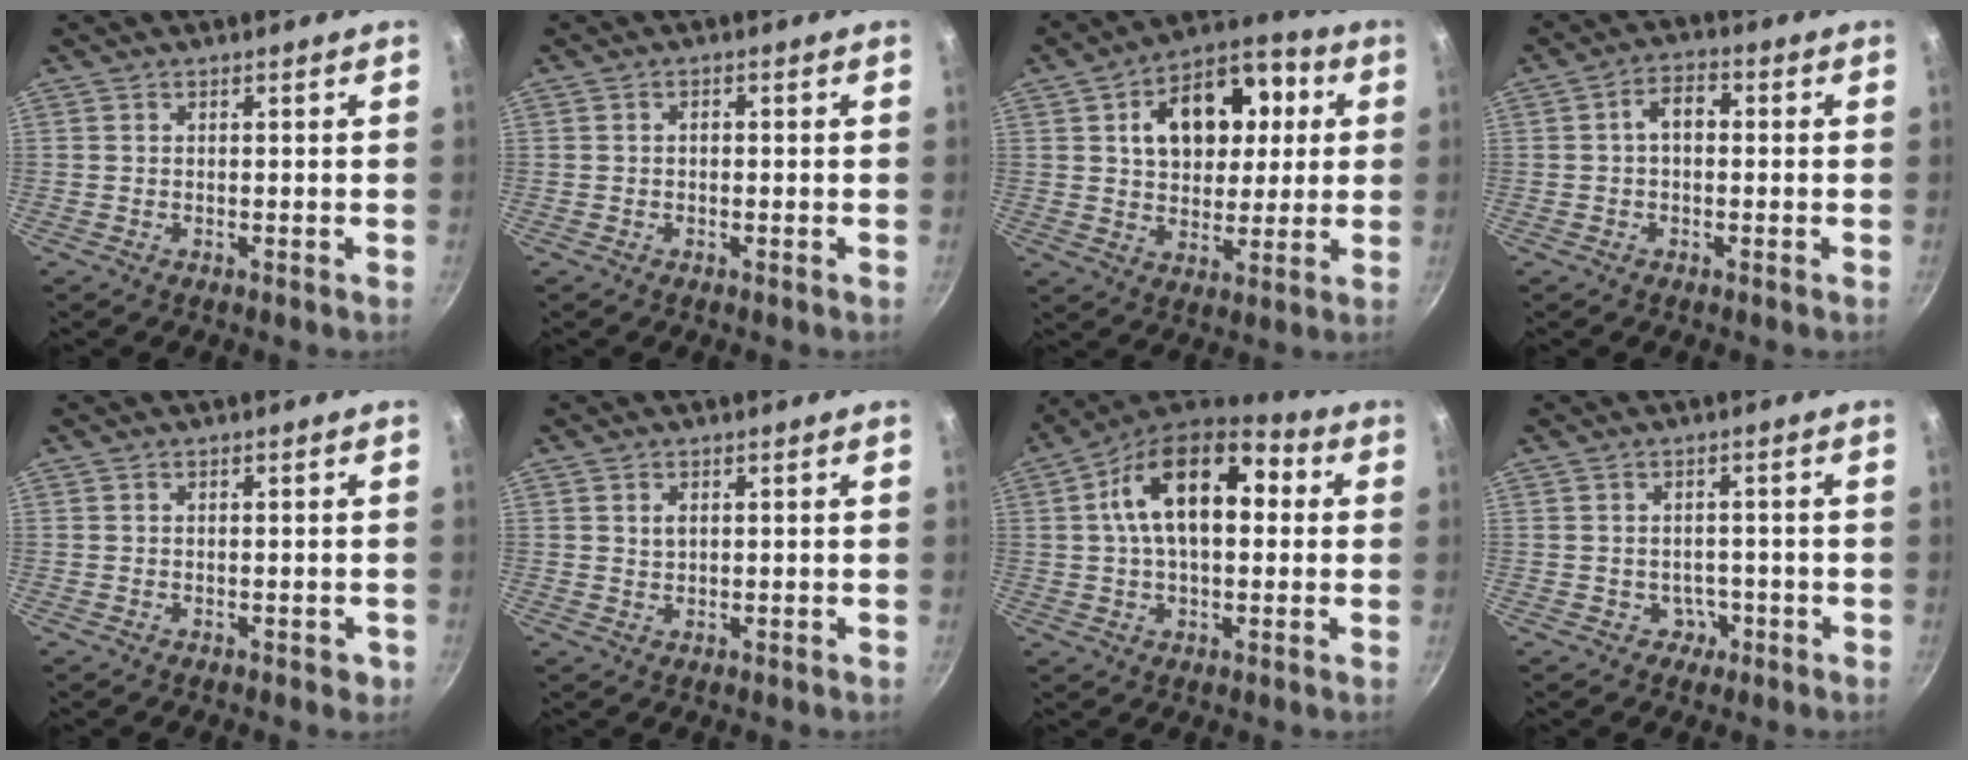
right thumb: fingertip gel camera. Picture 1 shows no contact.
{"total": 1.0, "force": [-0.1, 0.7, 0.7], "torque": [-0.006, 0.006, -0.003]}
{"total": 17.1, "force": [4.4, 11.3, 12.1], "torque": [-0.139, 0.015, 0.065]}
{"total": 4.9, "force": [0.2, 3.1, 3.8], "torque": [-0.054, 0.020, -0.004]}
{"total": 1.2, "force": [-0.4, 0.8, 0.8], "torque": [-0.003, 0.001, -0.003]}
{"total": 1.7, "force": [0.6, 1.2, 1.1], "torque": [-0.015, -0.005, 0.014]}
{"total": 18.4, "force": [3.3, 10.3, 14.8], "torque": [-0.228, 0.031, 0.043]}
{"total": 2.7, "force": [-1.1, 2.3, 0.7], "torque": [0.010, 0.012, -0.016]}